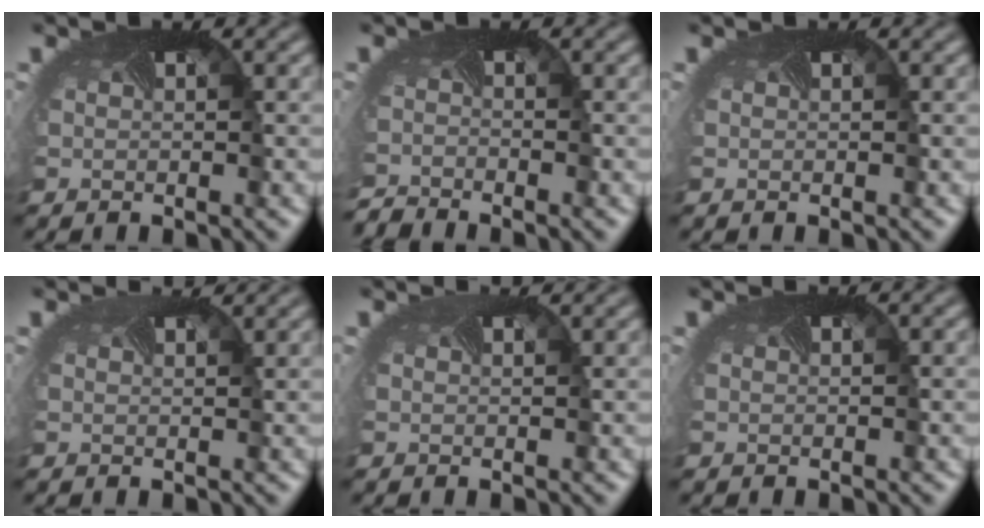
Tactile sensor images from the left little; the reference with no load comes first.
{"total": 2.6, "force": [-2.5, -0.4, -0.6], "torque": [-0.002, -0.021, -0.054]}
{"total": 0.0}
{"total": 1.4, "force": [1.3, -0.1, 0.4], "torque": [-0.004, 0.002, 0.013]}
{"total": 1.0, "force": [0.9, 0.0, 0.3], "torque": [-0.001, 0.000, 0.008]}
{"total": 0.6, "force": [0.5, -0.2, -0.3], "torque": [0.003, -0.003, 0.006]}